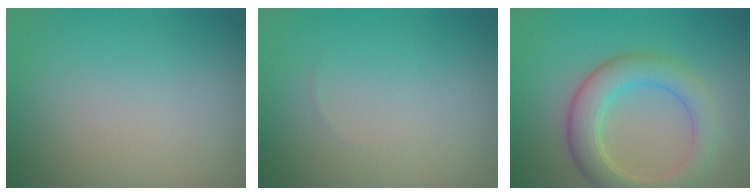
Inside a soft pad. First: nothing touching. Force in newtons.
{"total": 0.0}
{"total": 4.9, "press": 4.9, "slide": 0.0}